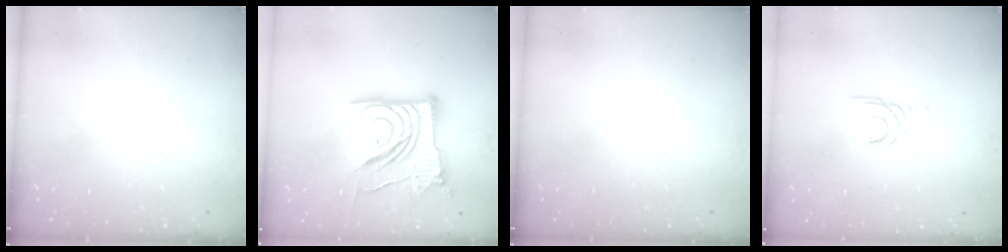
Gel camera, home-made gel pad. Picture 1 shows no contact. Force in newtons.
{"total": 19.2, "press": 19.1, "slide": 2.1}
{"total": 0.0}
{"total": 3.2, "press": 3.1, "slide": 0.2}